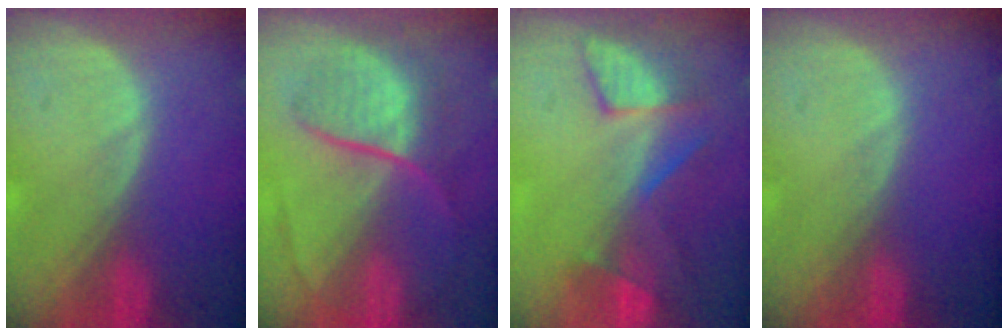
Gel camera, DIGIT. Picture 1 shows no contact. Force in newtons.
{"total": 7.2, "press": 7.0, "slide": 1.8}
{"total": 7.4, "press": 7.1, "slide": 1.9}
{"total": 0.0}